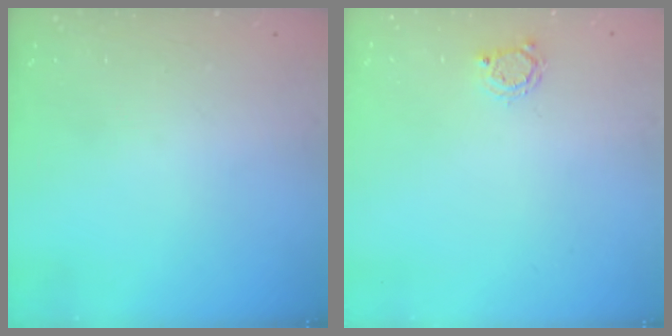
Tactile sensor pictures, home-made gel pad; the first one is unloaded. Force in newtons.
{"total": 2.8, "press": 2.7, "slide": 0.4}